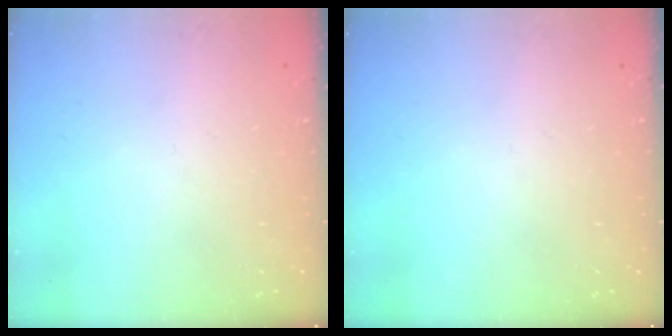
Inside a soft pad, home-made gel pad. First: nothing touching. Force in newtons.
{"total": 0.0}